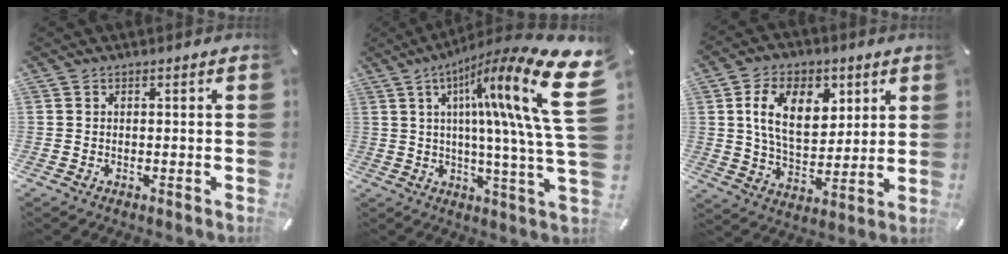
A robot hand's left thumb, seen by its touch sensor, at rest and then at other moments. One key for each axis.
{"total": 27.4, "fx": 7.9, "fy": 3.5, "fz": 26.0, "tx": -0.408, "ty": -0.059, "tz": 0.110}
{"total": 14.5, "fx": 5.2, "fy": 9.2, "fz": 9.9, "tx": -0.159, "ty": 0.003, "tz": 0.095}